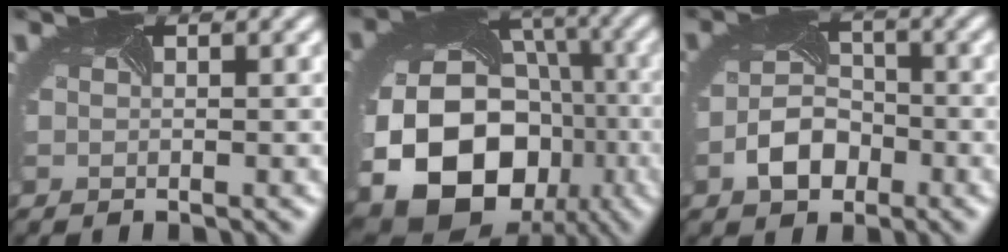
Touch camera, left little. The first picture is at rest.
{"total": 18.8, "force": [-5.7, 15.0, 9.8], "torque": [-0.196, -0.056, -0.098]}
{"total": 3.9, "force": [-1.8, 2.7, 2.1], "torque": [-0.043, -0.005, -0.035]}